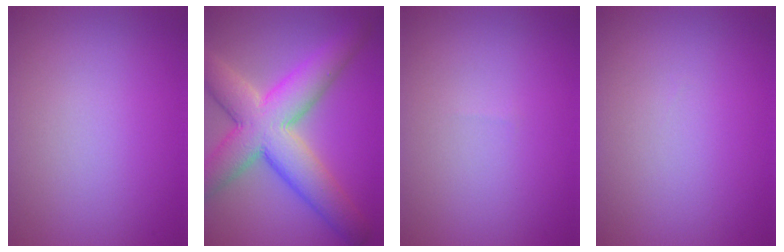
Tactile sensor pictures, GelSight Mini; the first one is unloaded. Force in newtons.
{"total": 9.9, "press": 9.8, "slide": 0.5}
{"total": 0.0}
{"total": 0.0}